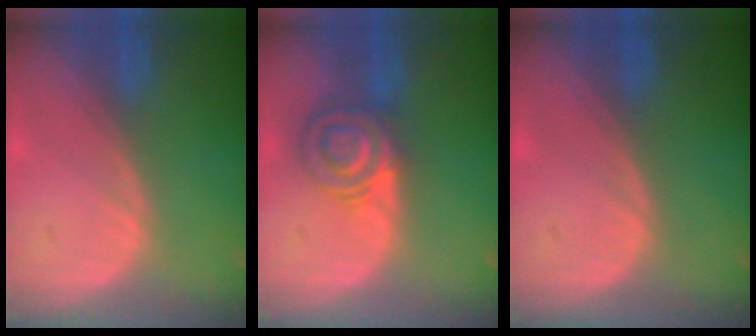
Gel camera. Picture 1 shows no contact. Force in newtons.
{"total": 6.1, "press": 6.0, "slide": 1.1}
{"total": 0.0}